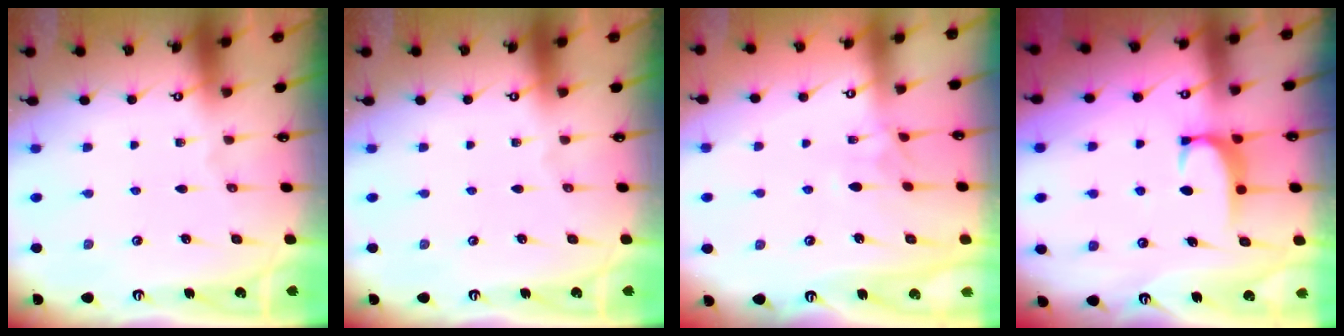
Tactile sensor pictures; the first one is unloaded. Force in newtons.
{"total": 0.0}
{"total": 1.6, "press": 1.4, "slide": 0.8}
{"total": 1.6, "press": 1.6, "slide": 0.5}